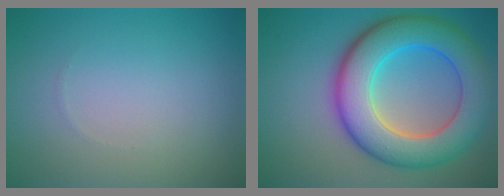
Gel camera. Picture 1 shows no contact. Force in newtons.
{"total": 10.0, "press": 10.0, "slide": 0.2}